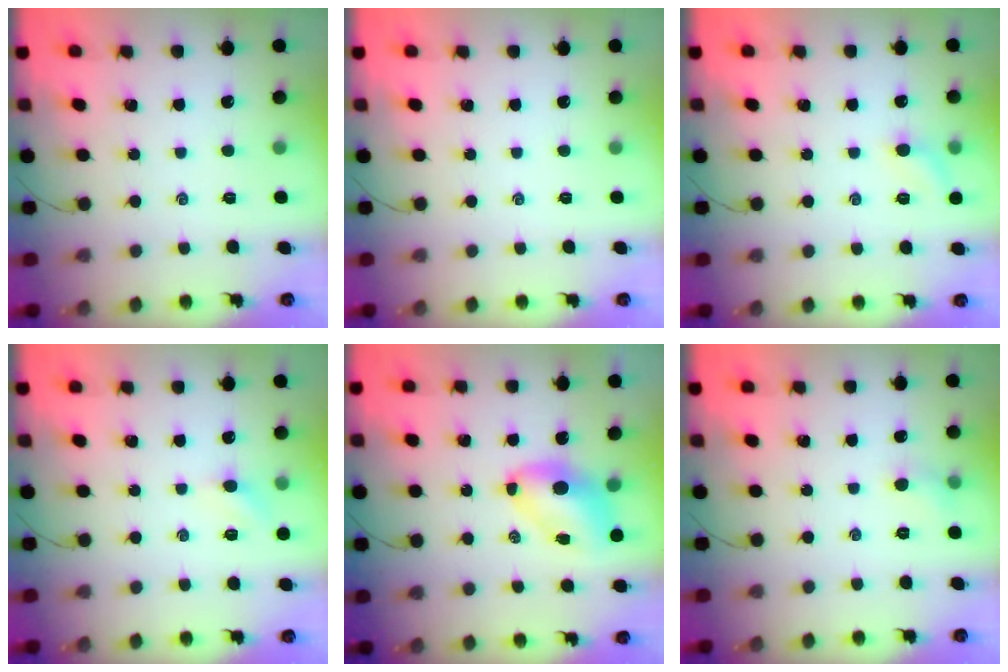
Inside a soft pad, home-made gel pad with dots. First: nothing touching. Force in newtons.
{"total": 0.0}
{"total": 6.7, "press": 6.4, "slide": 2.0}
{"total": 4.6, "press": 4.3, "slide": 1.4}
{"total": 7.2, "press": 7.1, "slide": 1.1}
{"total": 3.4, "press": 3.2, "slide": 1.2}